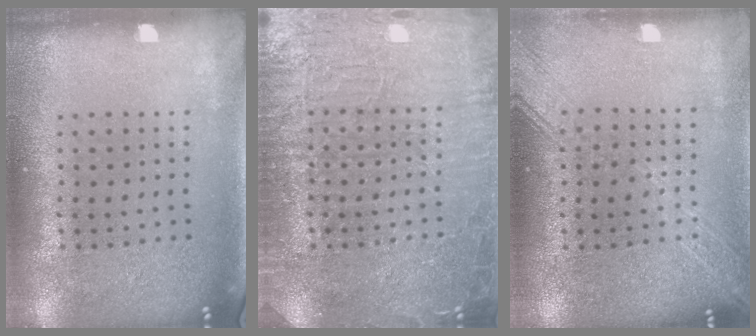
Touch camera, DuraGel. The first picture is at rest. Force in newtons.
{"total": 4.0, "press": 3.9, "slide": 0.7}
{"total": 1.7, "press": 1.7, "slide": 0.2}